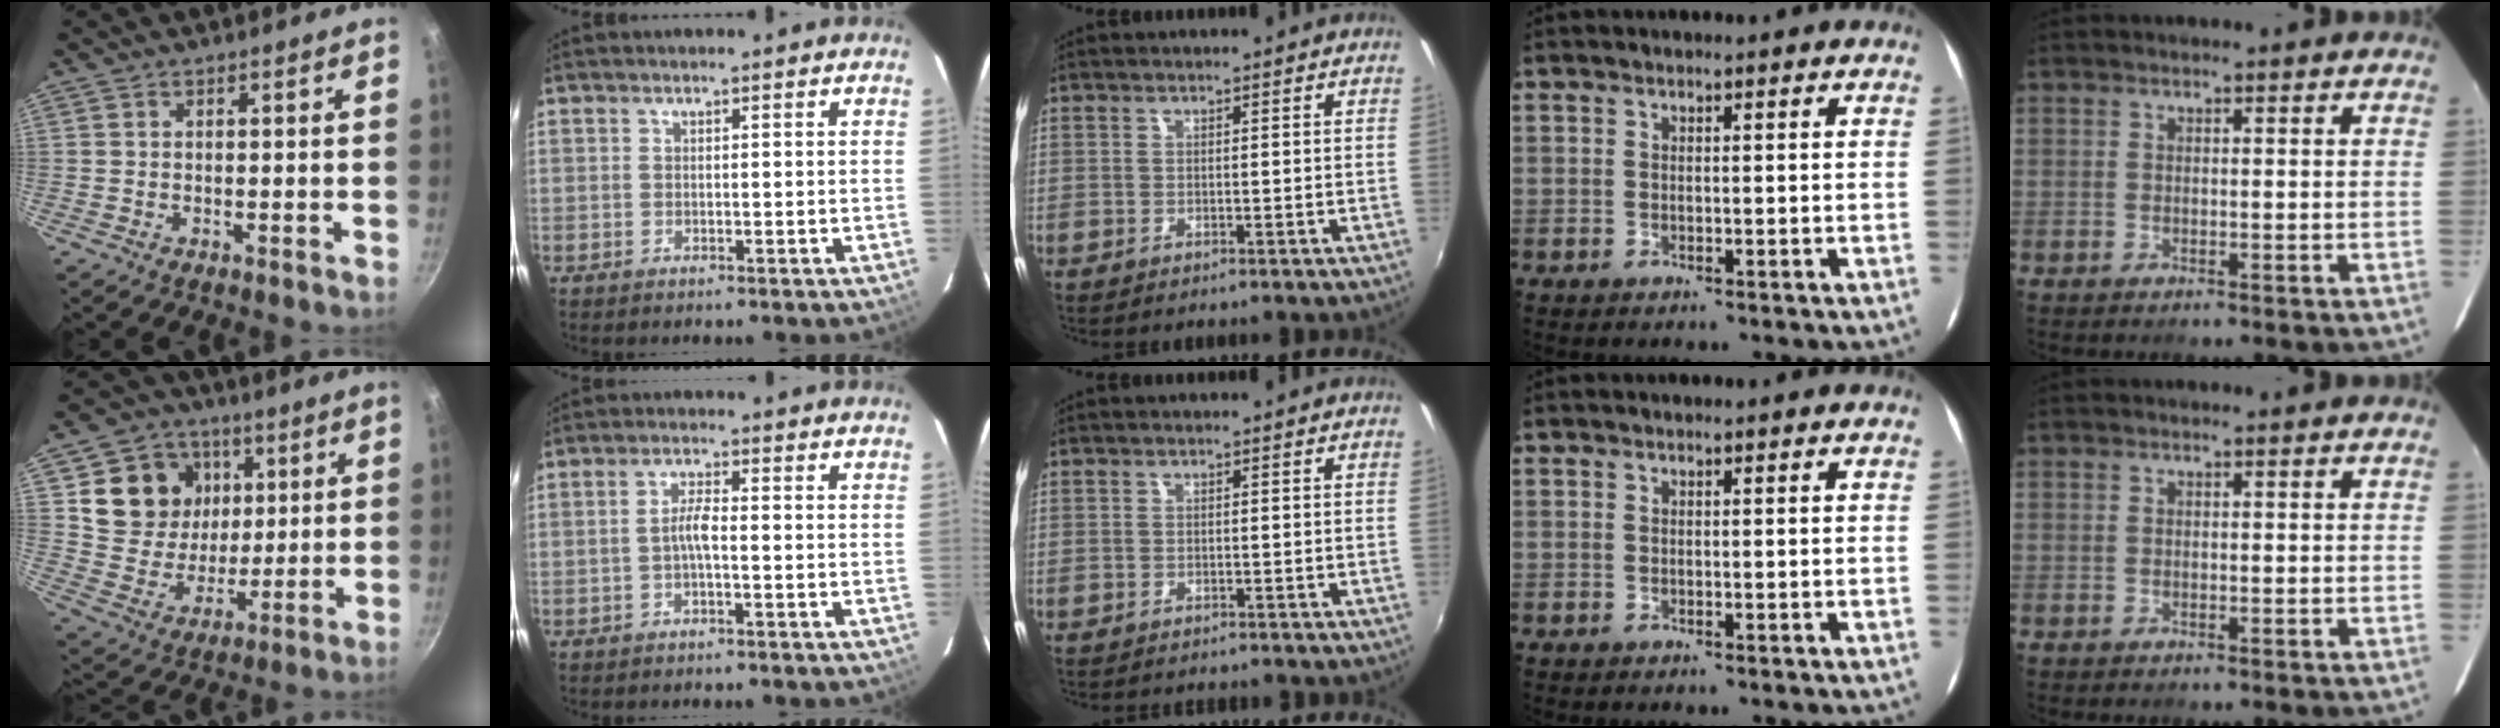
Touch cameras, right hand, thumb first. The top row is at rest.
{"thumb": {"total": 14.7, "force": [4.6, 12.6, 5.9], "torque": [-0.073, -0.016, 0.085]}, "index": {"total": 2.7, "force": [-0.9, 0.4, 2.6], "torque": [-0.053, 0.007, -0.018]}, "middle": {"total": 1.1, "force": [-1.0, 0.5, 0.0], "torque": [-0.006, -0.002, -0.017]}}